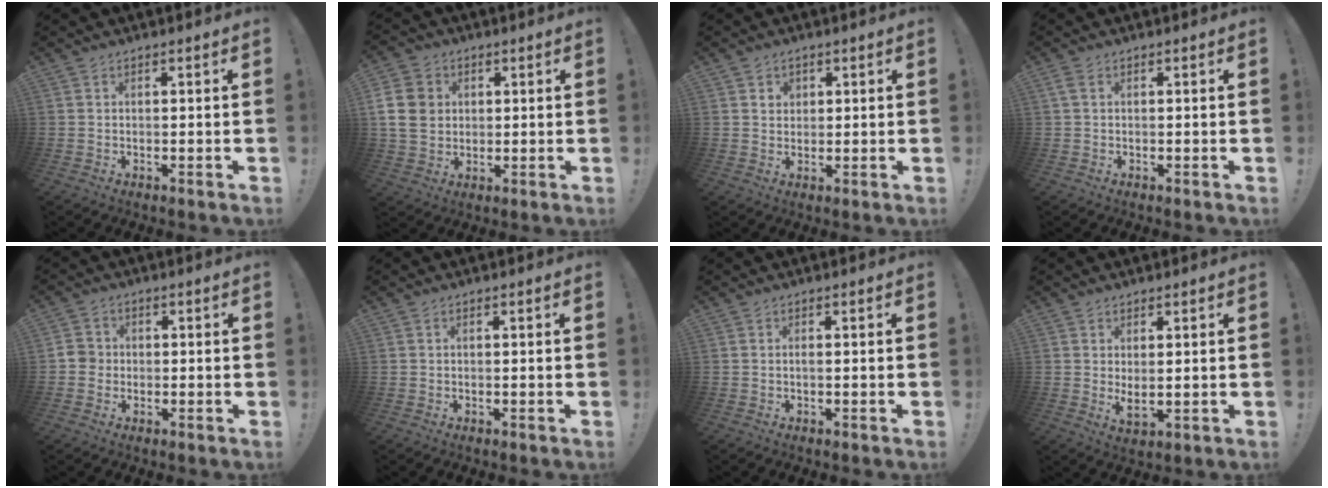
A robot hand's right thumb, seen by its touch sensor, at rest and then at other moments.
{"total": 12.0, "force": [2.3, 10.2, 5.8], "torque": [-0.102, -0.008, 0.048]}
{"total": 2.5, "force": [1.2, 2.1, 0.5], "torque": [0.004, -0.009, 0.019]}
{"total": 1.7, "force": [0.5, 0.9, 1.4], "torque": [-0.023, 0.001, 0.008]}
{"total": 4.1, "force": [-1.0, 3.8, 1.1], "torque": [-0.027, 0.013, -0.016]}
{"total": 0.0}
{"total": 0.7, "force": [-0.3, 0.0, 0.6], "torque": [-0.012, 0.000, -0.005]}
{"total": 3.6, "force": [2.1, 1.1, 2.7], "torque": [-0.030, -0.021, 0.036]}